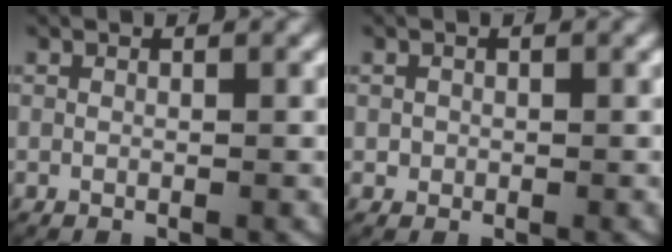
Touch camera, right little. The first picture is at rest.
{"total": 0.8, "force": [-0.1, 0.8, 0.0], "torque": [0.000, 0.001, -0.003]}